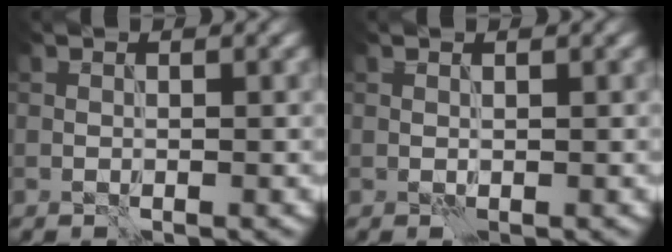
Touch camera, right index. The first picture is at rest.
{"total": 0.0}